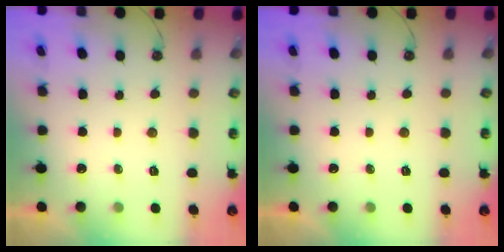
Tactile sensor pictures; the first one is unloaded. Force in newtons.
{"total": 0.0}